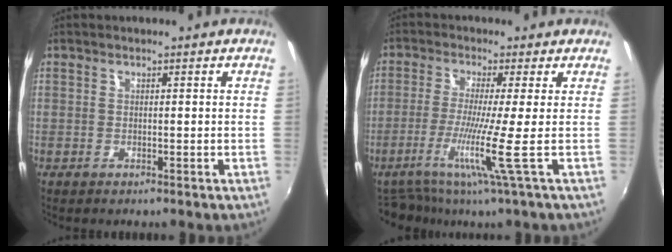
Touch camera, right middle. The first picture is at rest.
{"total": 6.8, "force": [-2.3, -1.6, 6.1], "torque": [-0.150, -0.014, -0.047]}